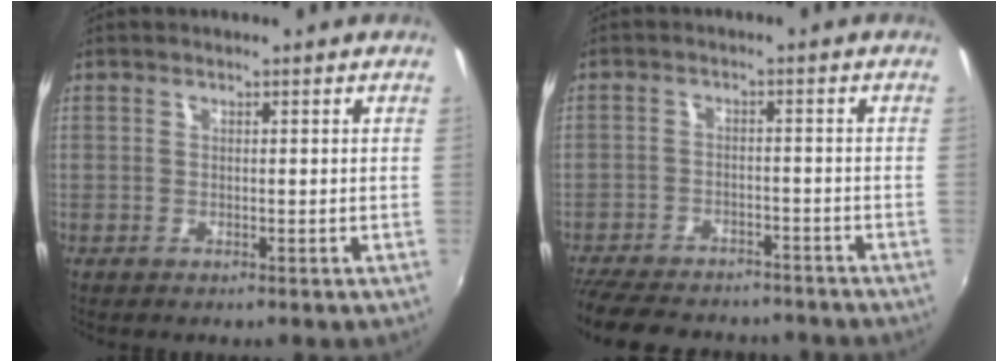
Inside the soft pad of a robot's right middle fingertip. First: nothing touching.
{"total": 16.1, "force": [-13.4, 6.3, 6.2], "torque": [-0.155, 0.002, -0.196]}